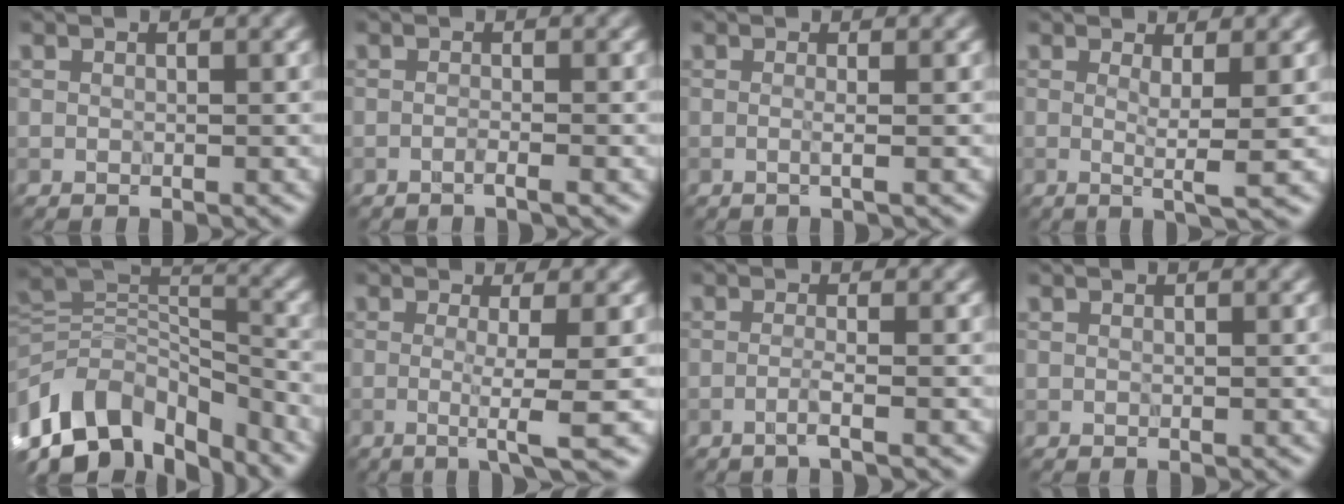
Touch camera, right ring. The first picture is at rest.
{"total": 1.0, "force": [-0.6, 0.1, 0.8], "torque": [-0.006, 0.000, -0.018]}
{"total": 1.7, "force": [0.3, 0.8, 1.5], "torque": [-0.004, -0.002, -0.019]}
{"total": 3.1, "force": [0.3, 0.4, 3.0], "torque": [-0.050, -0.007, 0.003]}
{"total": 11.1, "force": [-6.3, 6.8, 6.1], "torque": [-0.116, 0.017, -0.121]}
{"total": 4.5, "force": [-0.6, 0.7, 4.5], "torque": [-0.070, -0.006, -0.014]}
{"total": 1.5, "force": [-0.8, 0.1, 1.2], "torque": [-0.016, 0.004, -0.028]}
{"total": 0.0}